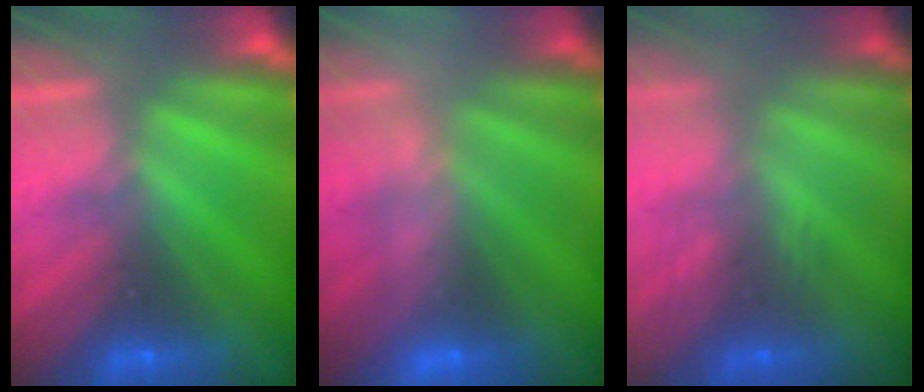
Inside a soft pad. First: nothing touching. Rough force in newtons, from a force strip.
{"total": 2.4}
{"total": 2.9}